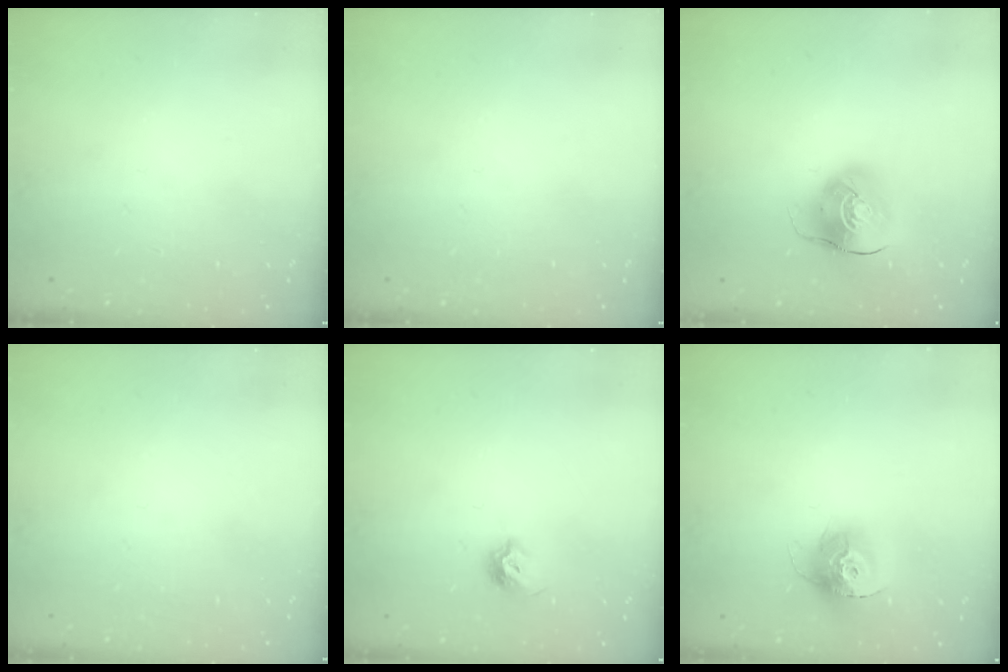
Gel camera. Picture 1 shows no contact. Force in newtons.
{"total": 0.0}
{"total": 9.7, "press": 9.6, "slide": 1.2}
{"total": 0.7, "press": 0.7, "slide": 0.1}
{"total": 5.1, "press": 5.0, "slide": 1.0}
{"total": 13.4, "press": 13.3, "slide": 1.2}